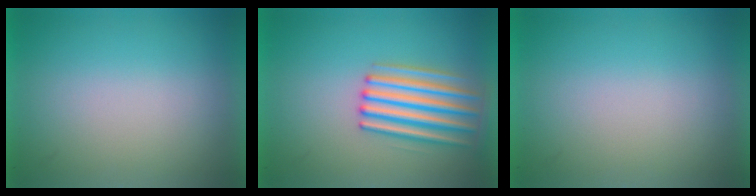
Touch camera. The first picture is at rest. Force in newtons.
{"total": 4.6}
{"total": 0.0}